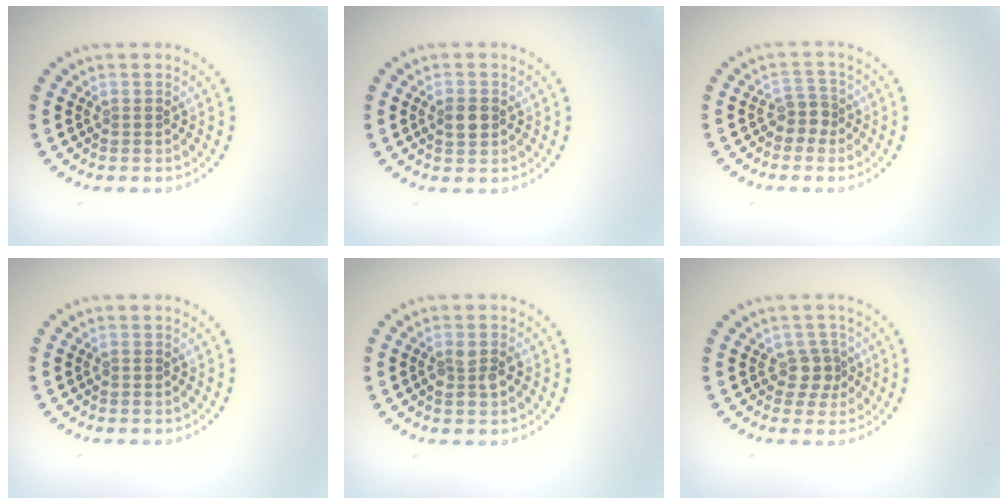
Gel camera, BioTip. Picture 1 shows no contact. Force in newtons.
{"total": 1.9, "press": 1.9, "slide": 0.2}
{"total": 1.9, "press": 1.5, "slide": 1.2}
{"total": 0.5, "press": 0.5, "slide": 0.2}
{"total": 1.7, "press": 1.7, "slide": 0.3}
{"total": 2.1, "press": 1.7, "slide": 1.2}